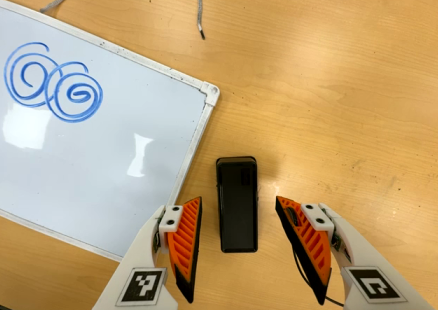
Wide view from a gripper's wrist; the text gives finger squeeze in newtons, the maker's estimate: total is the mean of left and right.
{"total": 0.0}